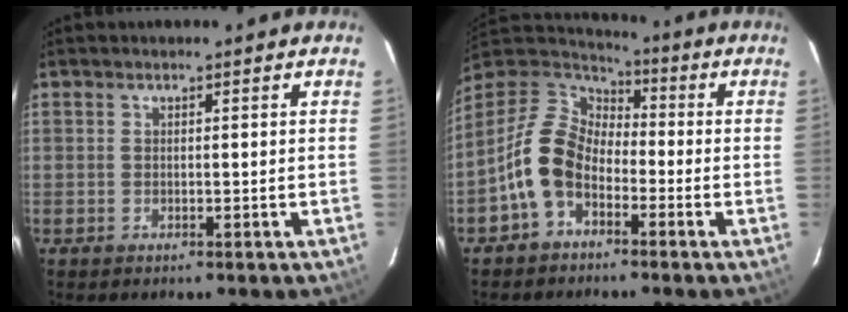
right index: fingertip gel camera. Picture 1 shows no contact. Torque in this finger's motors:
{"motor_torque": [1.32, -0.82, 0.47, 0.14]}